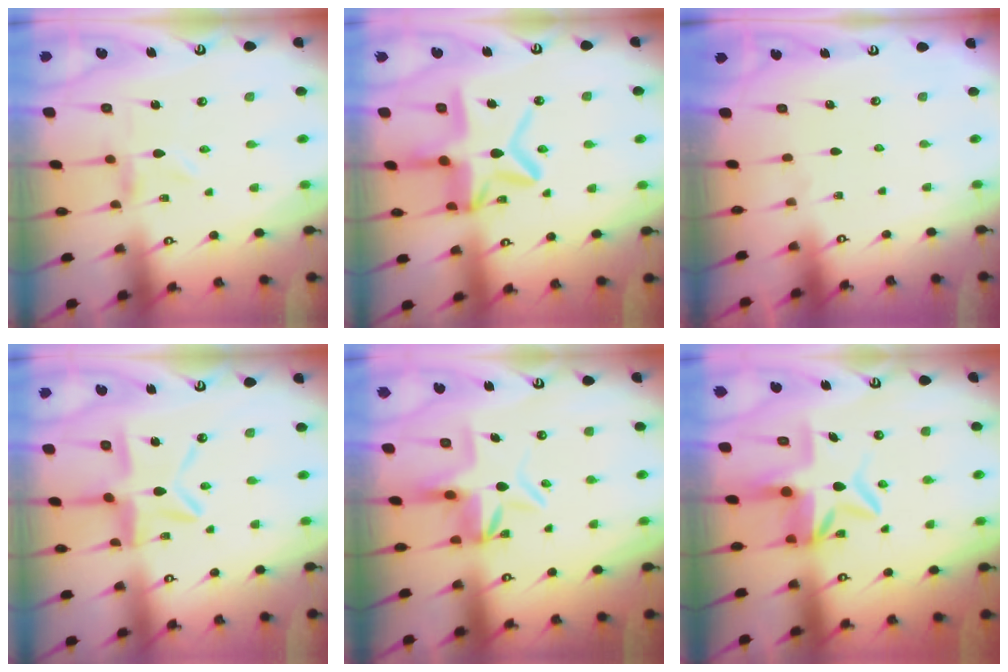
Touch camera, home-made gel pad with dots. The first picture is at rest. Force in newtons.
{"total": 15.4, "press": 15.3, "slide": 1.3}
{"total": 0.0}
{"total": 11.4, "press": 11.3, "slide": 0.9}
{"total": 7.7, "press": 7.1, "slide": 2.9}
{"total": 9.4, "press": 9.4, "slide": 1.2}